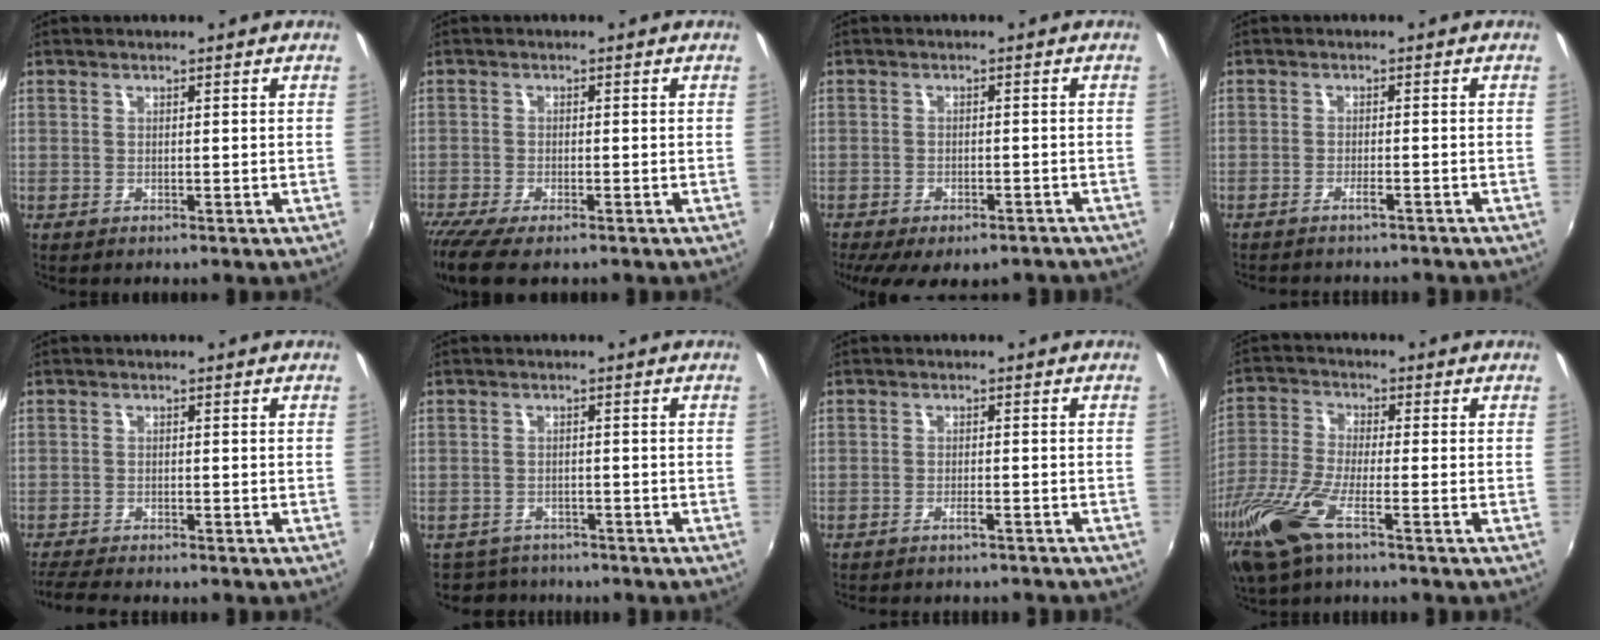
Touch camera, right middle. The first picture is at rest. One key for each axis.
{"total": 7.2, "fx": -5.5, "fy": 1.7, "fz": 4.3, "tx": -0.107, "ty": -0.036, "tz": -0.100}
{"total": 12.4, "fx": -9.4, "fy": 4.8, "fz": 6.6, "tx": -0.143, "ty": -0.042, "tz": -0.131}
{"total": 3.9, "fx": -3.5, "fy": 0.6, "fz": 1.4, "tx": -0.039, "ty": -0.009, "tz": -0.057}
{"total": 5.5, "fx": -5.0, "fy": 0.5, "fz": 2.2, "tx": -0.061, "ty": -0.019, "tz": -0.087}
{"total": 5.1, "fx": -4.5, "fy": 2.3, "fz": 0.1, "tx": -0.016, "ty": 0.000, "tz": -0.075}
{"total": 4.2, "fx": -3.8, "fy": 0.8, "fz": 1.5, "tx": -0.042, "ty": -0.010, "tz": -0.060}
{"total": 10.4, "fx": -6.4, "fy": 1.9, "fz": 8.0, "tx": -0.185, "ty": -0.026, "tz": -0.131}